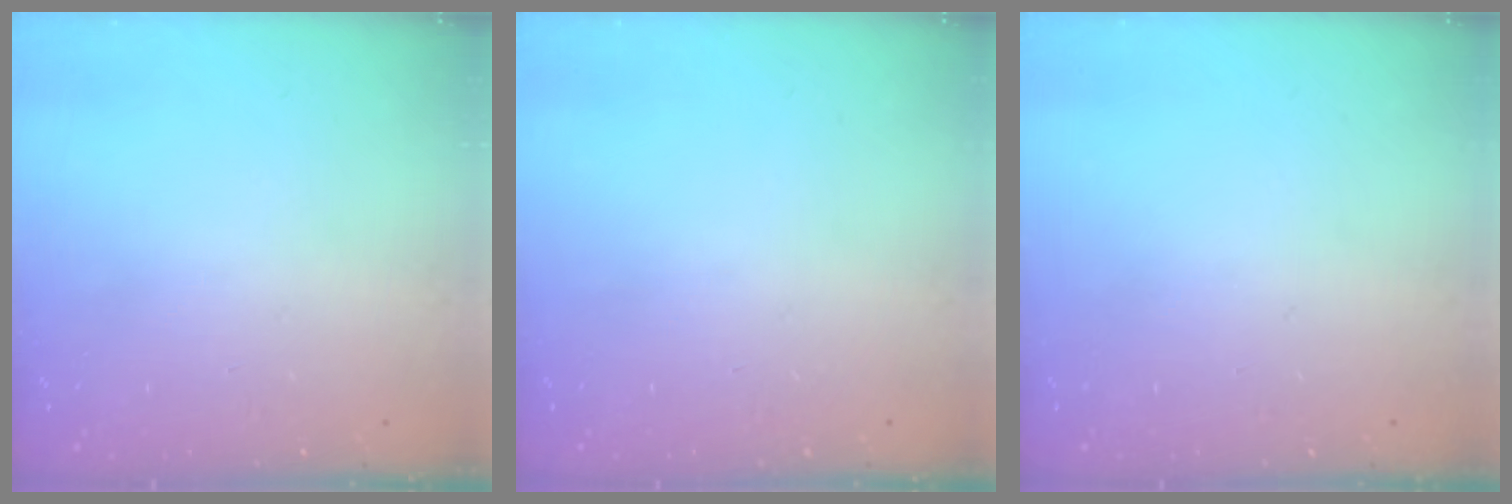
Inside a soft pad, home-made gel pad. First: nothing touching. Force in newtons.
{"total": 0.0}
{"total": 0.0}